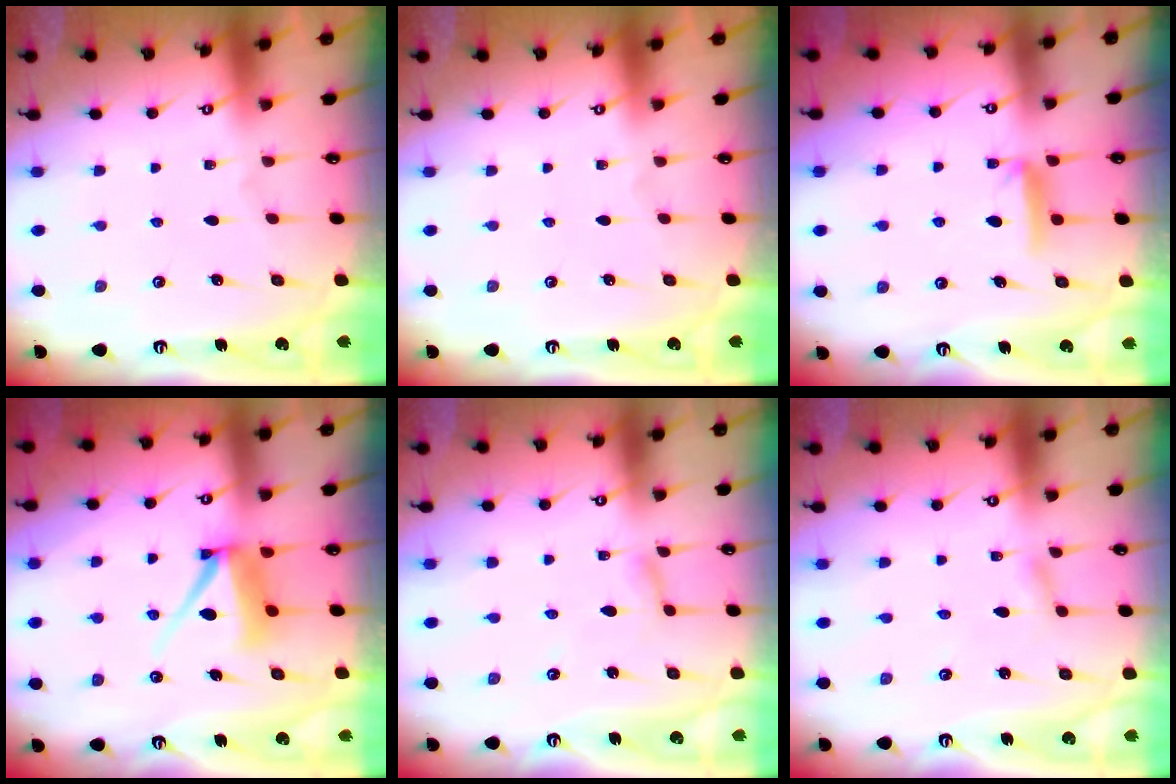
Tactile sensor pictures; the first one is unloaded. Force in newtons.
{"total": 0.0}
{"total": 6.4, "press": 6.4, "slide": 0.8}
{"total": 7.8, "press": 7.8, "slide": 0.9}
{"total": 2.8, "press": 2.7, "slide": 0.3}
{"total": 1.5, "press": 1.5, "slide": 0.1}